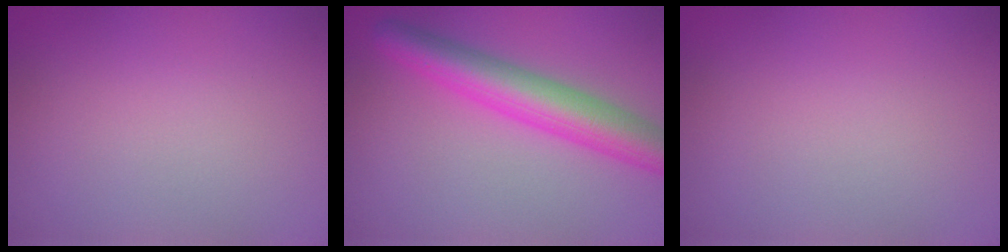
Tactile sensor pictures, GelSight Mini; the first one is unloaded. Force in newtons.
{"total": 6.2, "press": 6.2, "slide": 0.3}
{"total": 0.0}